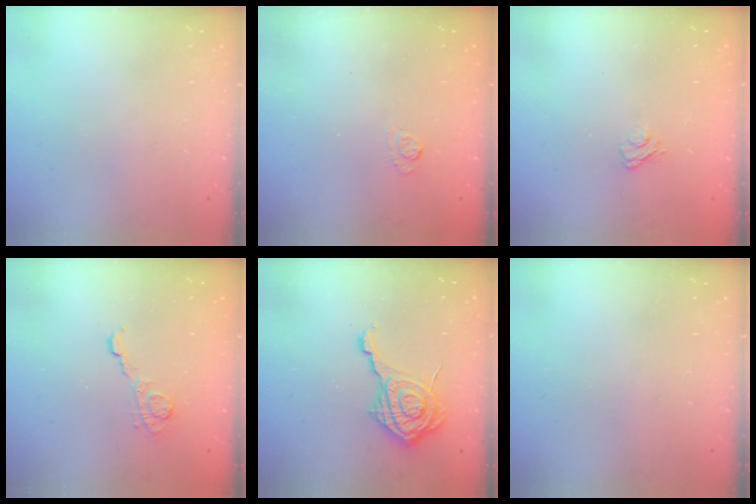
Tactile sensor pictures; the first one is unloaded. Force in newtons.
{"total": 2.7, "press": 2.3, "slide": 1.5}
{"total": 2.9, "press": 2.6, "slide": 1.2}
{"total": 5.8, "press": 5.7, "slide": 0.8}
{"total": 14.4, "press": 14.4, "slide": 0.9}
{"total": 0.0}